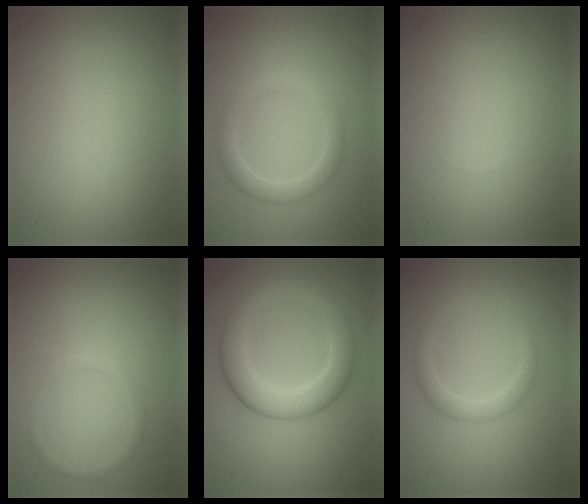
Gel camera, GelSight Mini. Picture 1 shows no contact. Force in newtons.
{"total": 2.6, "press": 2.6, "slide": 0.1}
{"total": 0.0}
{"total": 1.0, "press": 1.0, "slide": 0.0}
{"total": 5.5, "press": 5.5, "slide": 0.1}
{"total": 1.9, "press": 1.9, "slide": 0.2}